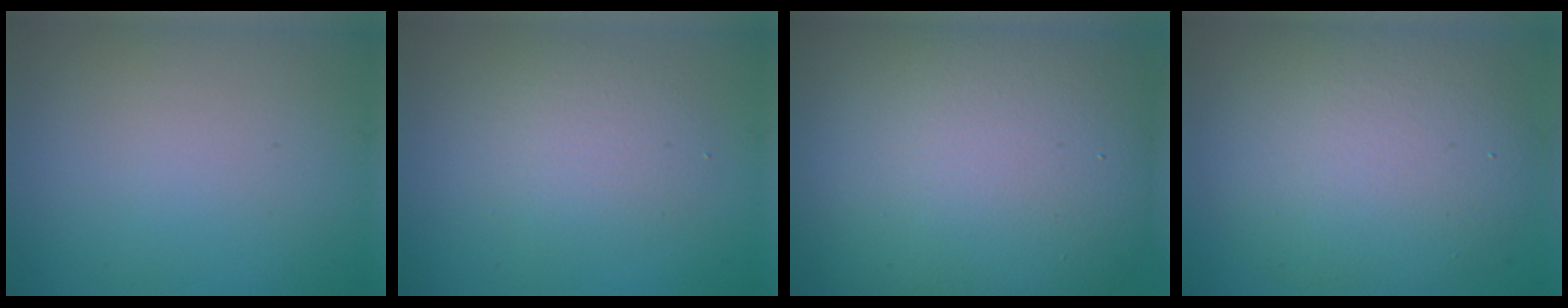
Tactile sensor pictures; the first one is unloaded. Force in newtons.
{"total": 2.6, "press": 2.6, "slide": 0.3}
{"total": 17.2, "press": 17.2, "slide": 0.7}
{"total": 9.5, "press": 9.5, "slide": 0.3}